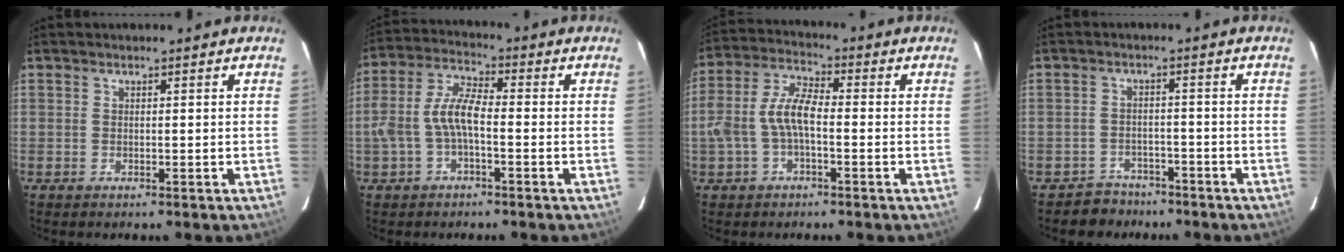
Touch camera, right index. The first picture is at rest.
{"total": 7.6, "force": [-2.1, 2.9, 6.8], "torque": [-0.149, 0.016, -0.038]}
{"total": 8.2, "force": [-1.9, 3.5, 7.2], "torque": [-0.159, 0.017, -0.036]}
{"total": 5.0, "force": [-3.9, 3.1, -0.2], "torque": [-0.009, 0.020, -0.060]}